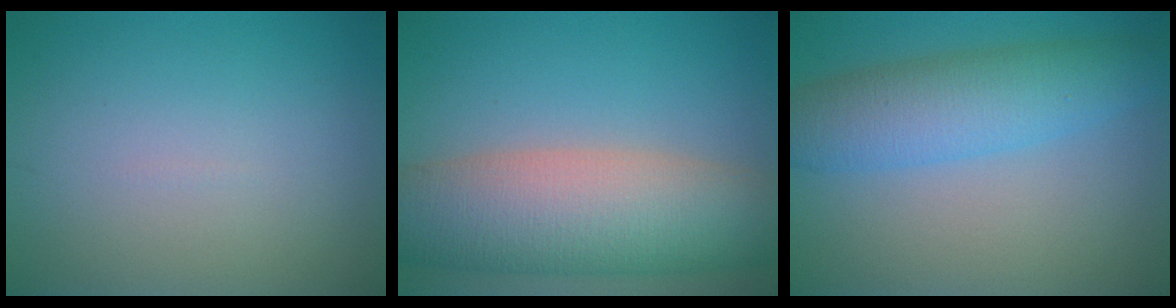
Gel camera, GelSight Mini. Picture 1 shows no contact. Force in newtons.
{"total": 10.6, "press": 10.6, "slide": 0.8}
{"total": 6.1, "press": 6.1, "slide": 0.1}